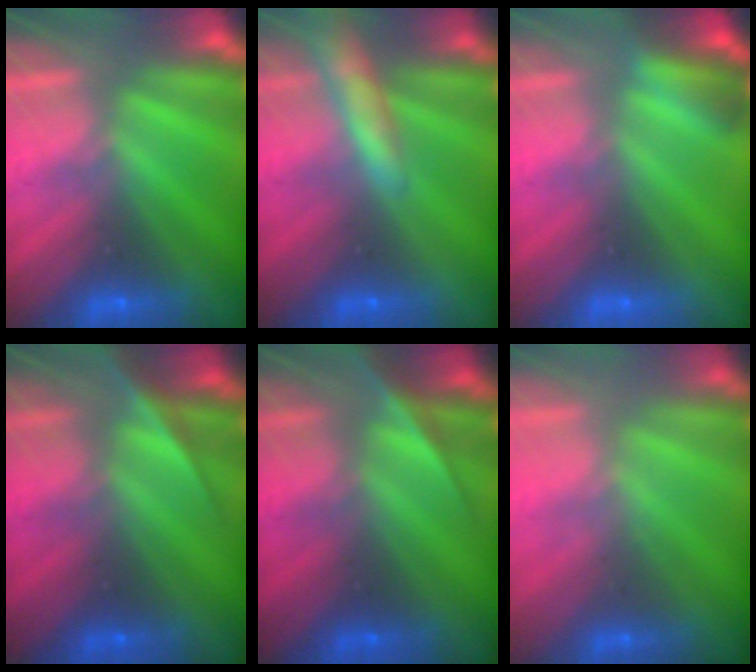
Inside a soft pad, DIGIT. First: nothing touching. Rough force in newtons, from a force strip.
{"total": 8.3}
{"total": 2.7}
{"total": 2.3}
{"total": 2.3}
{"total": 2.2}